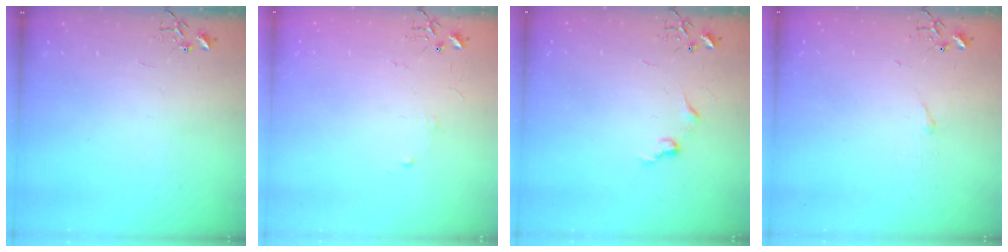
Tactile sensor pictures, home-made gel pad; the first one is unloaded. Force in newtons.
{"total": 2.9, "press": 2.8, "slide": 0.5}
{"total": 6.3, "press": 6.3, "slide": 0.5}
{"total": 2.9, "press": 2.9, "slide": 0.5}